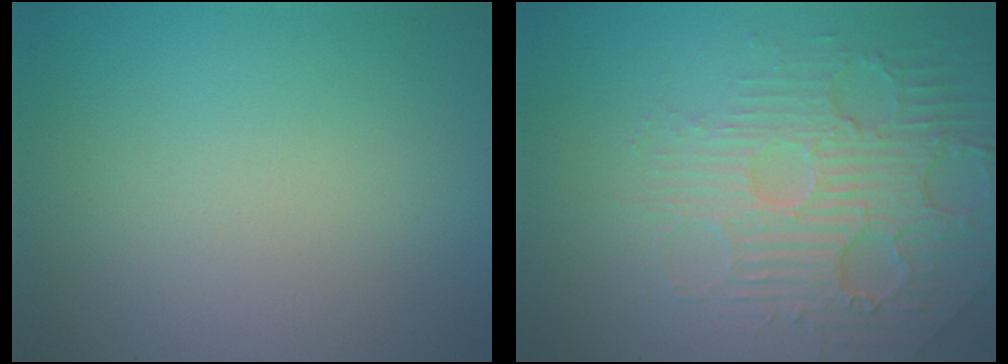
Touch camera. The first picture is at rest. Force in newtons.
{"total": 4.8, "press": 4.2, "slide": 2.2}